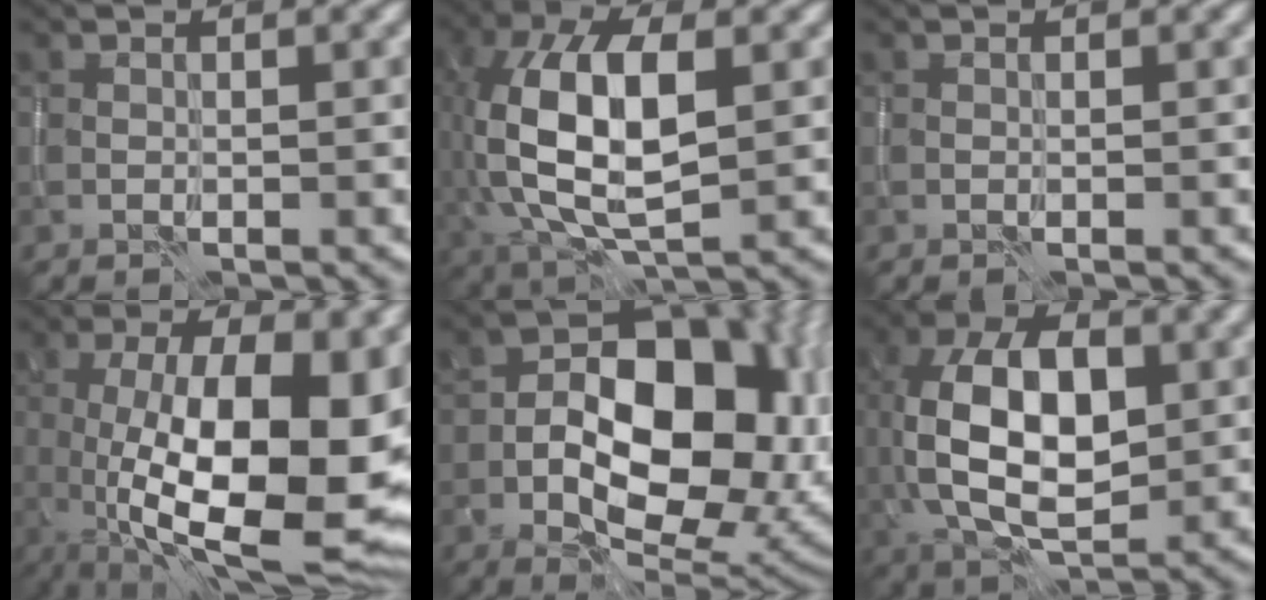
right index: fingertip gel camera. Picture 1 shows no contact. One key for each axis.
{"total": 11.3, "fx": 0.7, "fy": 5.6, "fz": 9.8, "tx": -0.195, "ty": 0.011, "tz": 0.008}
{"total": 0.0}
{"total": 15.2, "fx": -1.3, "fy": 5.9, "fz": 14.0, "tx": -0.216, "ty": -0.012, "tz": -0.016}
{"total": 15.3, "fx": -0.6, "fy": 9.5, "fz": 12.0, "tx": -0.151, "ty": 0.001, "tz": -0.011}
{"total": 10.7, "fx": 1.1, "fy": 6.1, "fz": 8.8, "tx": -0.162, "ty": 0.008, "tz": 0.018}